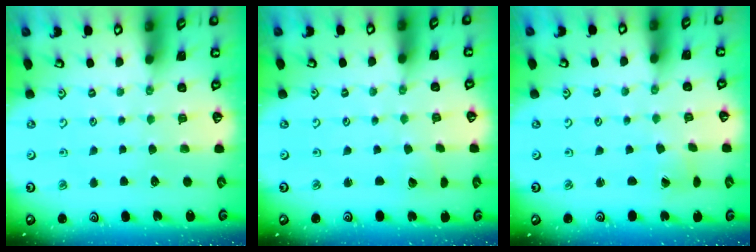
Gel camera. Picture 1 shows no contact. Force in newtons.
{"total": 1.5, "press": 1.5, "slide": 0.0}
{"total": 1.4, "press": 1.4, "slide": 0.1}